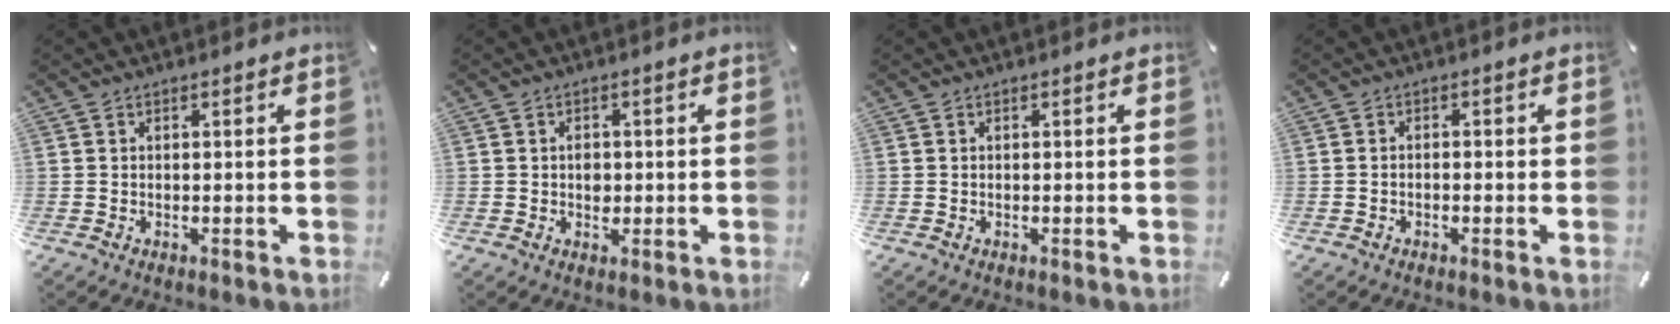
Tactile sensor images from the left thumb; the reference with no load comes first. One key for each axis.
{"total": 3.0, "fx": -0.2, "fy": 2.4, "fz": 1.7, "tx": -0.016, "ty": -0.001, "tz": -0.008}
{"total": 0.0}
{"total": 1.6, "fx": -1.0, "fy": 1.1, "fz": 0.7, "tx": -0.014, "ty": 0.007, "tz": -0.021}